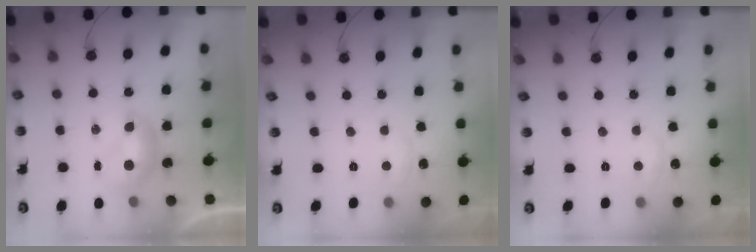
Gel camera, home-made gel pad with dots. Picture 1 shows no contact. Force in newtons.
{"total": 2.5, "press": 2.5, "slide": 0.4}
{"total": 1.5, "press": 1.3, "slide": 0.7}